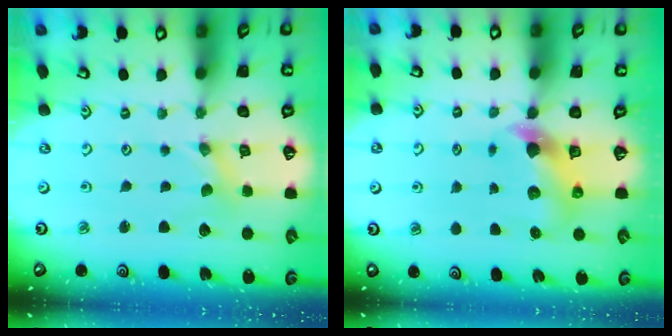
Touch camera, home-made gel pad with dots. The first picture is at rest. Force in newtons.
{"total": 5.7, "press": 5.7, "slide": 0.4}